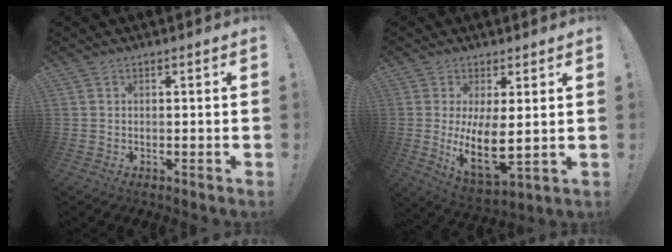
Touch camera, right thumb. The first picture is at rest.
{"total": 11.0, "force": [1.5, 4.5, 9.9], "torque": [-0.174, -0.034, 0.030]}